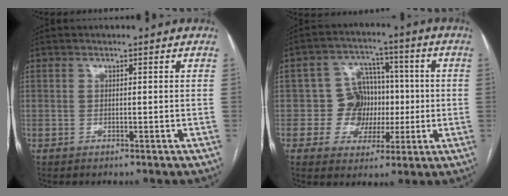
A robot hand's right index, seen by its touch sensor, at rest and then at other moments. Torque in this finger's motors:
{"motor_torque": [0.42, 0.07, 0.07, 0.02]}